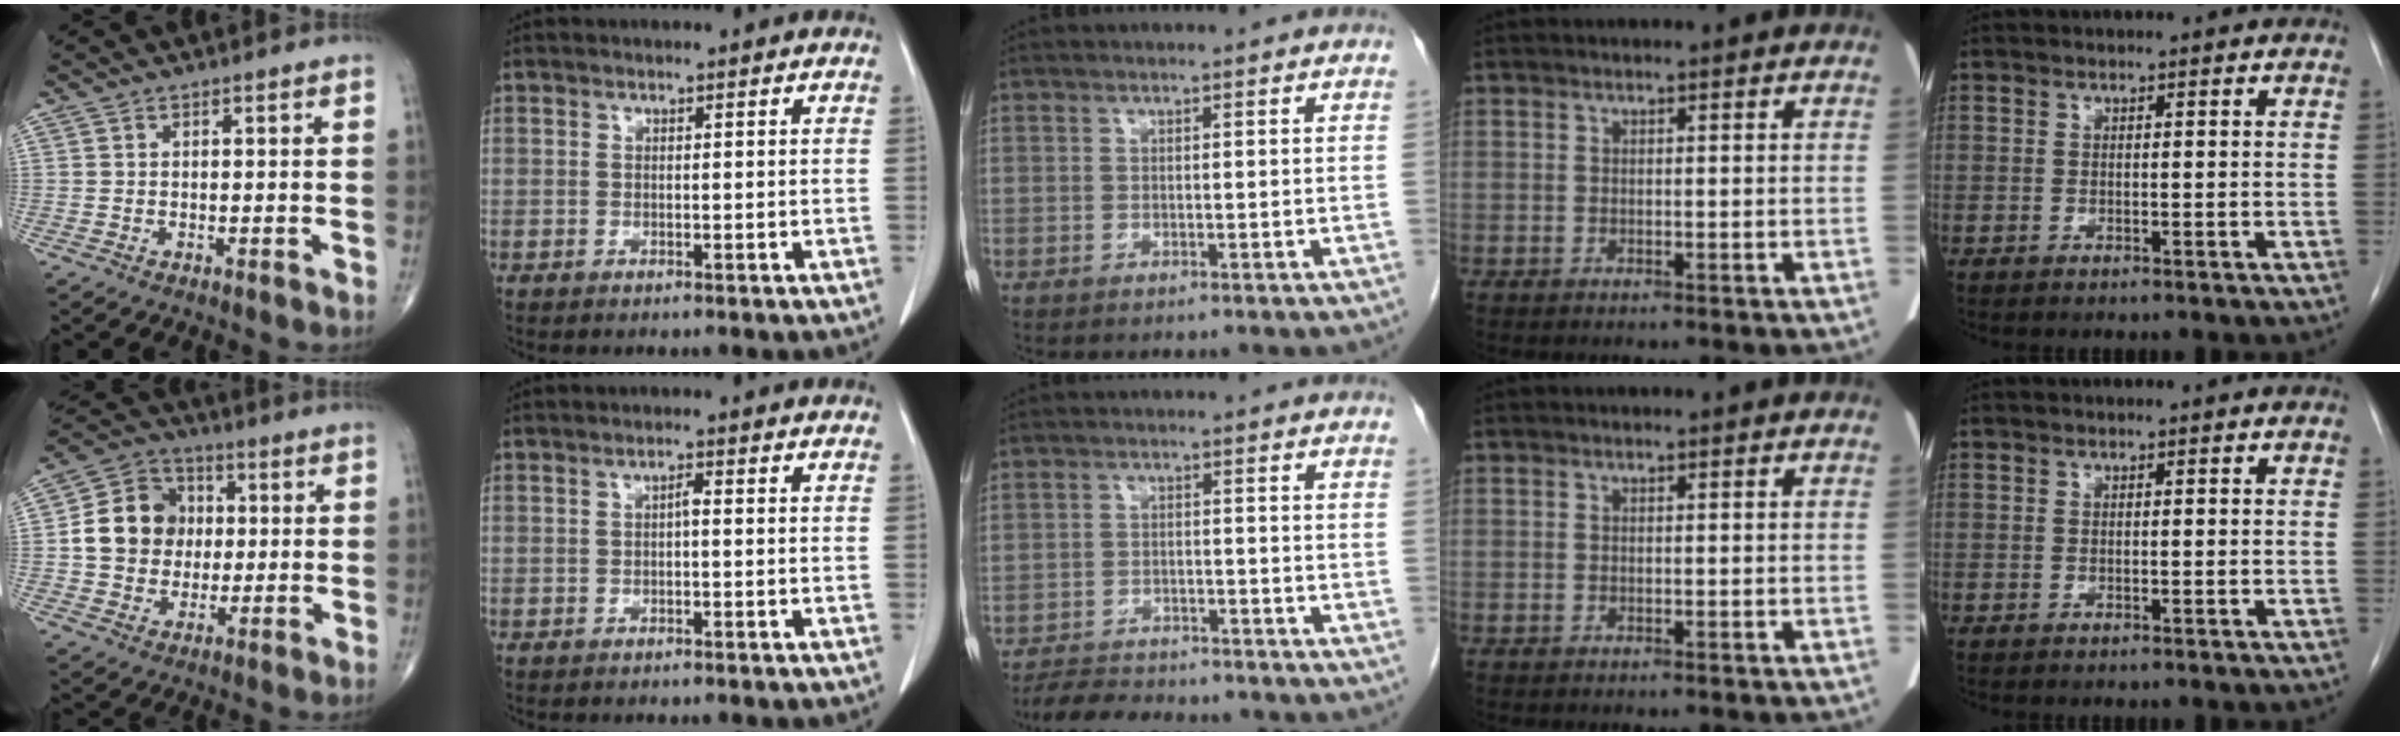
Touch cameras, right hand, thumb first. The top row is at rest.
{"thumb": {"total": 12.5, "force": [0.6, 10.9, 6.2], "torque": [-0.083, 0.021, 0.007]}, "index": {"total": 1.1, "force": [-0.1, 0.2, 1.1], "torque": [-0.018, 0.003, -0.002]}, "middle": {"total": 7.8, "force": [-7.2, 2.2, 2.1], "torque": [-0.032, -0.008, -0.111]}}